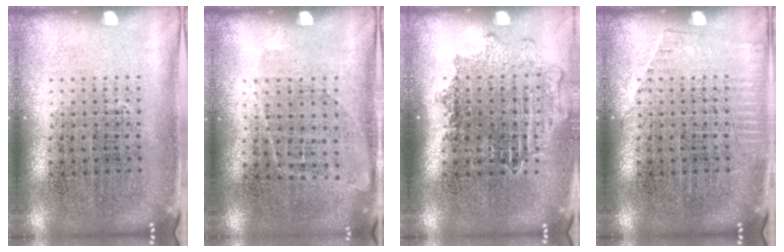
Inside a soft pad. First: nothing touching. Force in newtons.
{"total": 1.1, "press": 0.9, "slide": 0.7}
{"total": 1.2, "press": 1.1, "slide": 0.6}
{"total": 0.9, "press": 0.8, "slide": 0.2}